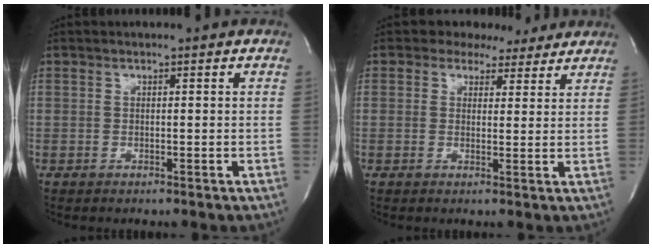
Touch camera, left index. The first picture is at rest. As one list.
[{"total": 5.3, "force": [4.5, 2.9, 0.7], "torque": [-0.007, 0.002, 0.047]}]